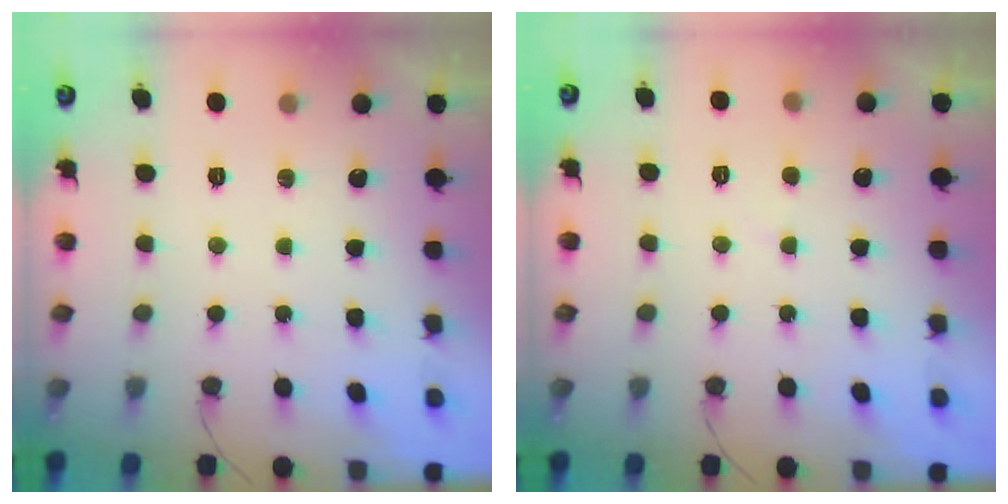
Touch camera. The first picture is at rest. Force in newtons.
{"total": 2.0, "press": 2.0, "slide": 0.3}